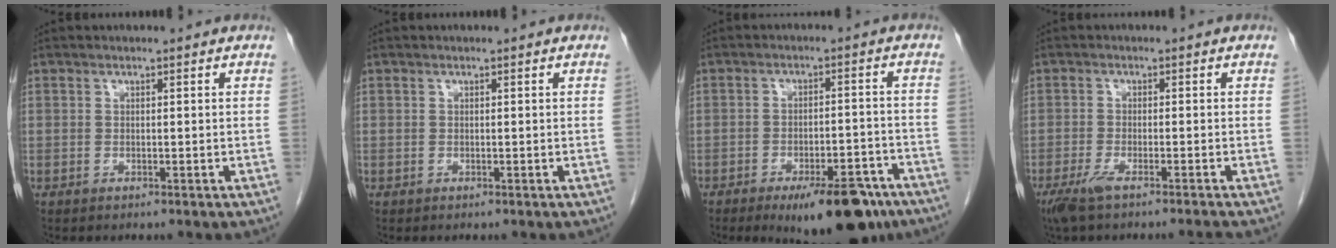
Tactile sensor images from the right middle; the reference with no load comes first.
{"total": 0.0}
{"total": 12.4, "force": [-8.5, 4.0, 8.1], "torque": [-0.087, 0.002, -0.121]}
{"total": 5.1, "force": [-4.0, -0.3, 3.1], "torque": [-0.051, -0.012, -0.074]}